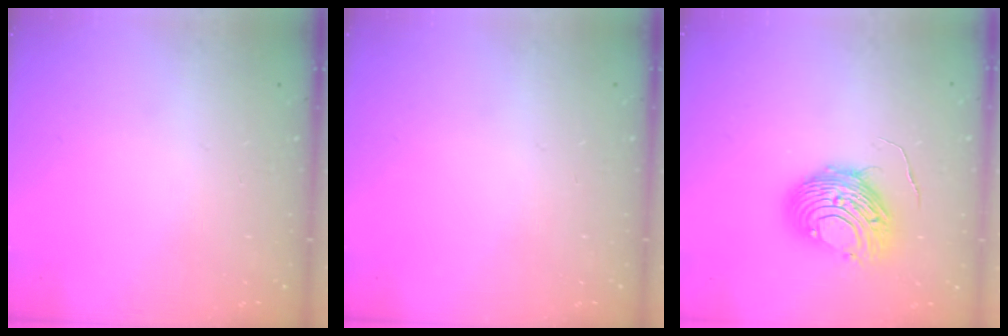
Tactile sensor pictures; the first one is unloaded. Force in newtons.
{"total": 0.0}
{"total": 11.0, "press": 11.0, "slide": 1.0}